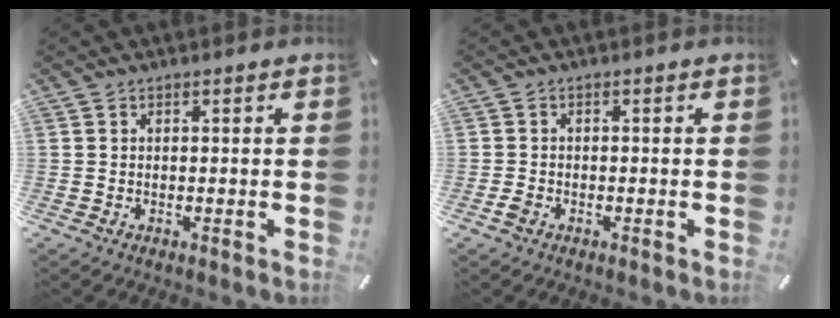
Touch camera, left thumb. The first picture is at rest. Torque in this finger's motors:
{"motor_torque": [-0.25, 0.50, 0.01, -0.08, 0.03]}